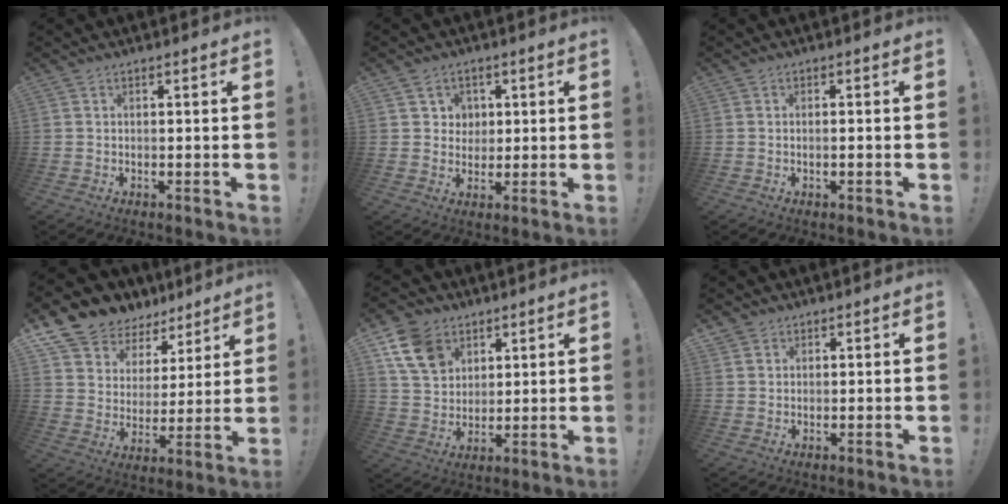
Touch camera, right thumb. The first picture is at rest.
{"total": 5.2, "force": [2.2, 4.7, 0.2], "torque": [0.006, -0.015, 0.040]}
{"total": 0.9, "force": [-0.6, 0.1, 0.7], "torque": [-0.014, 0.000, -0.010]}
{"total": 9.9, "force": [7.4, 6.3, 1.5], "torque": [-0.030, -0.069, 0.142]}
{"total": 13.0, "force": [6.9, 9.4, 5.6], "torque": [-0.093, -0.022, 0.139]}
{"total": 2.0, "force": [1.6, 1.2, 0.0], "torque": [0.006, -0.010, 0.029]}